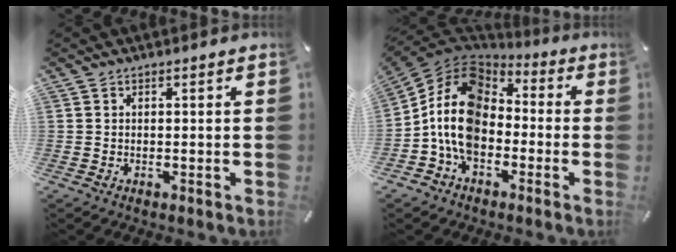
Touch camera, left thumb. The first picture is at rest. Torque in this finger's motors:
{"motor_torque": [0.60, 1.57, 1.61, 1.15, 0.32]}